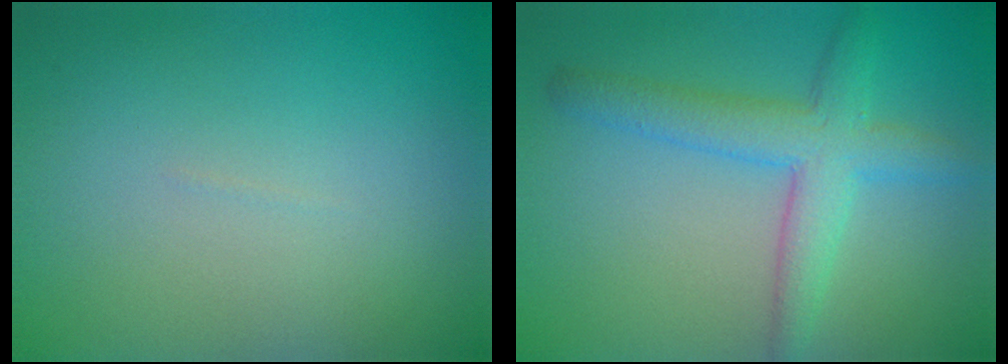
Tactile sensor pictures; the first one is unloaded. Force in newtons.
{"total": 4.6, "press": 4.6, "slide": 0.2}